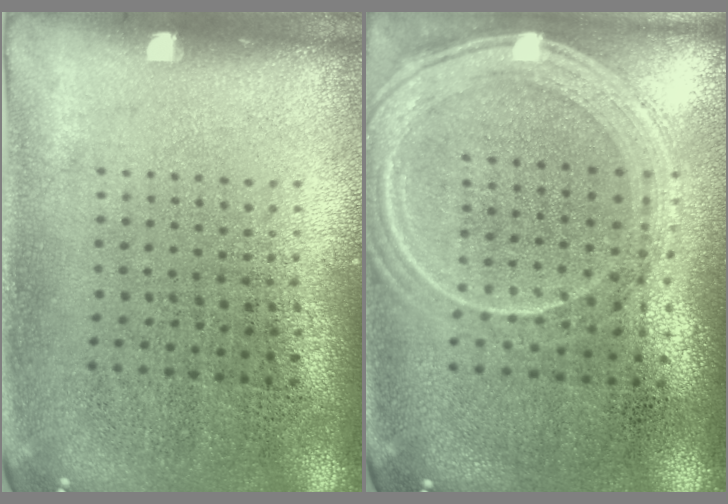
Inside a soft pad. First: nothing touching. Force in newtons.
{"total": 1.3, "press": 1.3, "slide": 0.2}